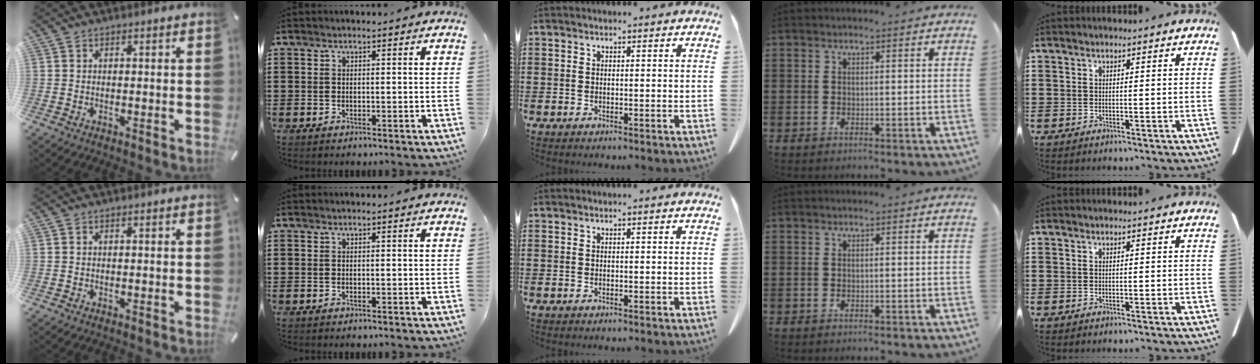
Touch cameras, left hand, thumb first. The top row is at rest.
{}